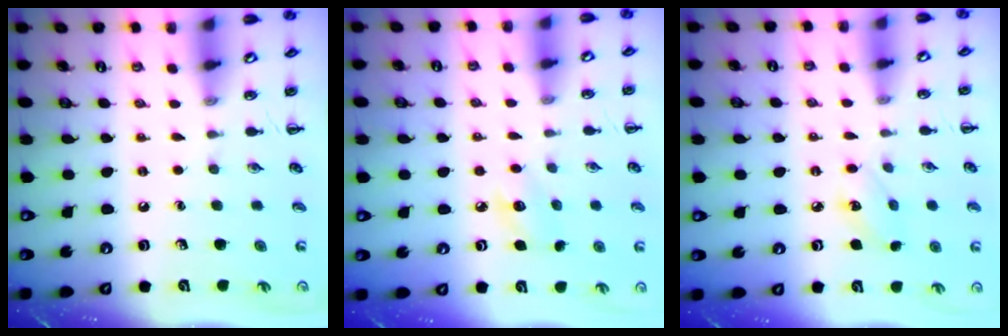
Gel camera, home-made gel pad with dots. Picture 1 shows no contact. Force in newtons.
{"total": 6.2, "press": 6.0, "slide": 1.6}
{"total": 5.4, "press": 5.2, "slide": 1.4}